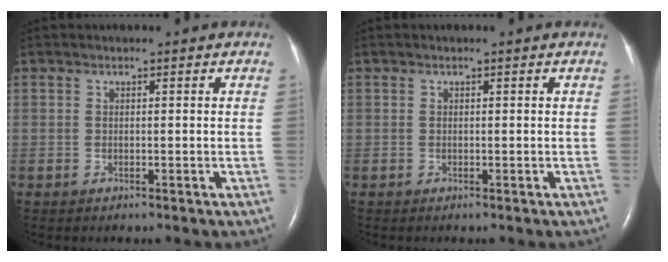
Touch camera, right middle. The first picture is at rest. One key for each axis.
{"total": 0.0}